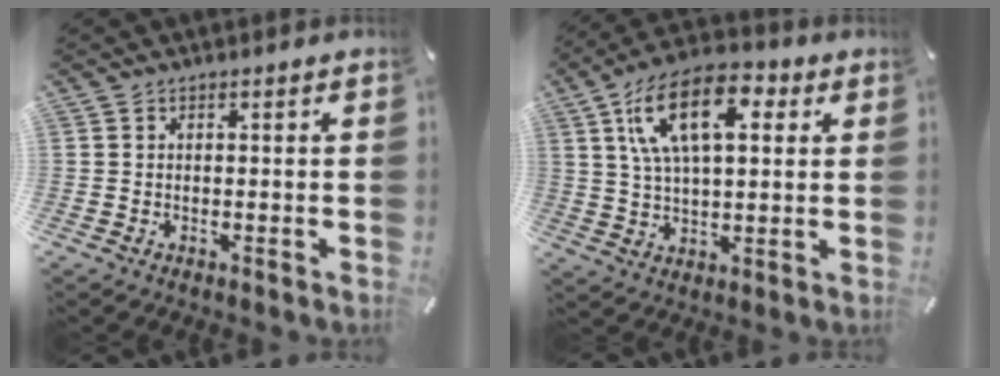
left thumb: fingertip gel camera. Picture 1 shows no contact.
{"total": 16.1, "force": [6.4, 8.2, 12.3], "torque": [-0.236, -0.008, 0.105]}